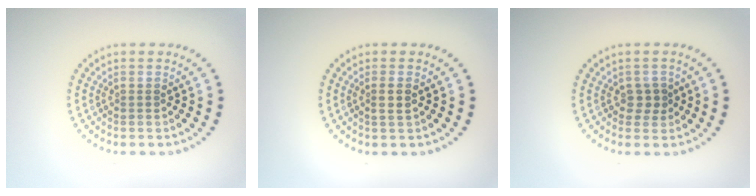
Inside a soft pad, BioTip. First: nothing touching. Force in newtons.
{"total": 1.0, "press": 0.9, "slide": 0.6}
{"total": 1.4, "press": 1.3, "slide": 0.5}